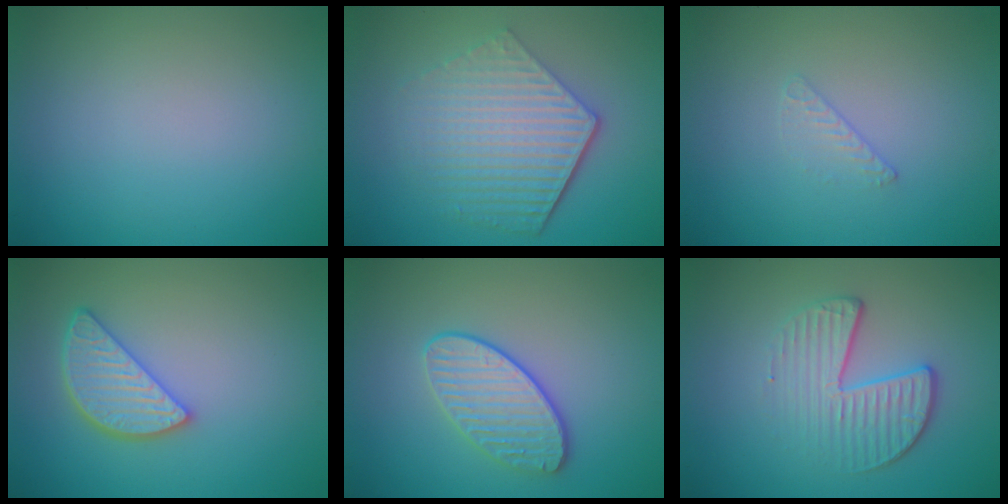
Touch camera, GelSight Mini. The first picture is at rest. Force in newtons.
{"total": 6.1, "press": 4.4, "slide": 4.2}
{"total": 0.6, "press": 0.3, "slide": 0.5}
{"total": 4.1, "press": 3.5, "slide": 2.1}
{"total": 3.4, "press": 3.2, "slide": 1.0}
{"total": 3.9, "press": 3.0, "slide": 2.6}